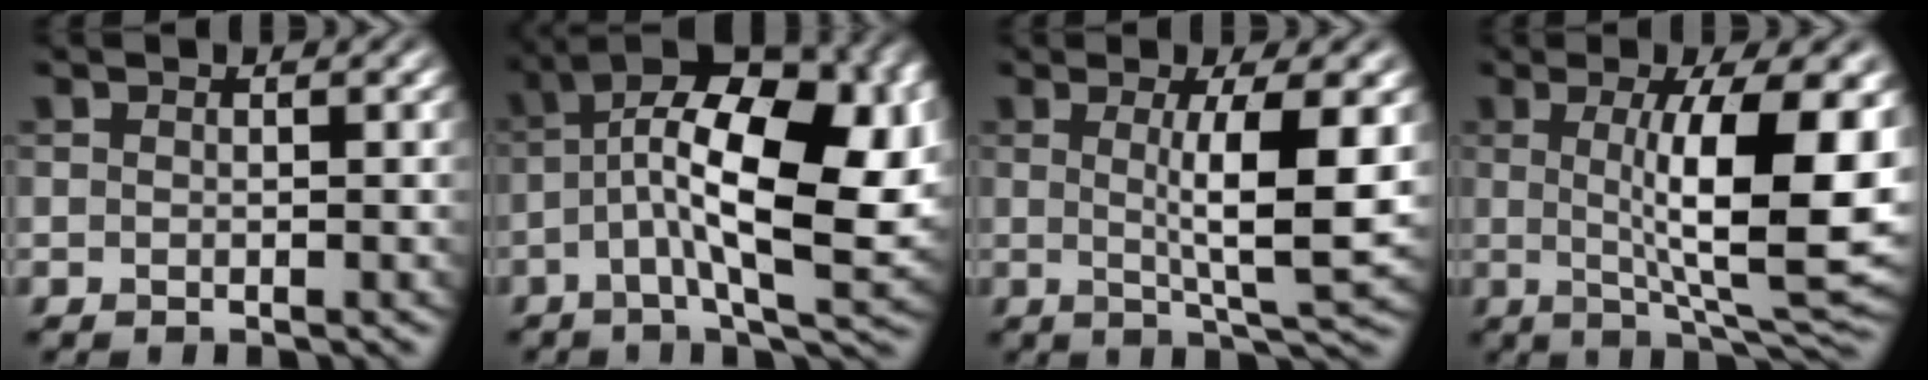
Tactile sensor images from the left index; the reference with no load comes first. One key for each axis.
{"total": 15.1, "fx": 0.4, "fy": 6.0, "fz": 13.8, "tx": -0.225, "ty": 0.011, "tz": 0.011}
{"total": 6.6, "fx": 0.7, "fy": 1.2, "fz": 6.4, "tx": -0.091, "ty": -0.005, "tz": 0.014}
{"total": 11.5, "fx": 1.3, "fy": 2.6, "fz": 11.1, "tx": -0.156, "ty": -0.007, "tz": 0.026}